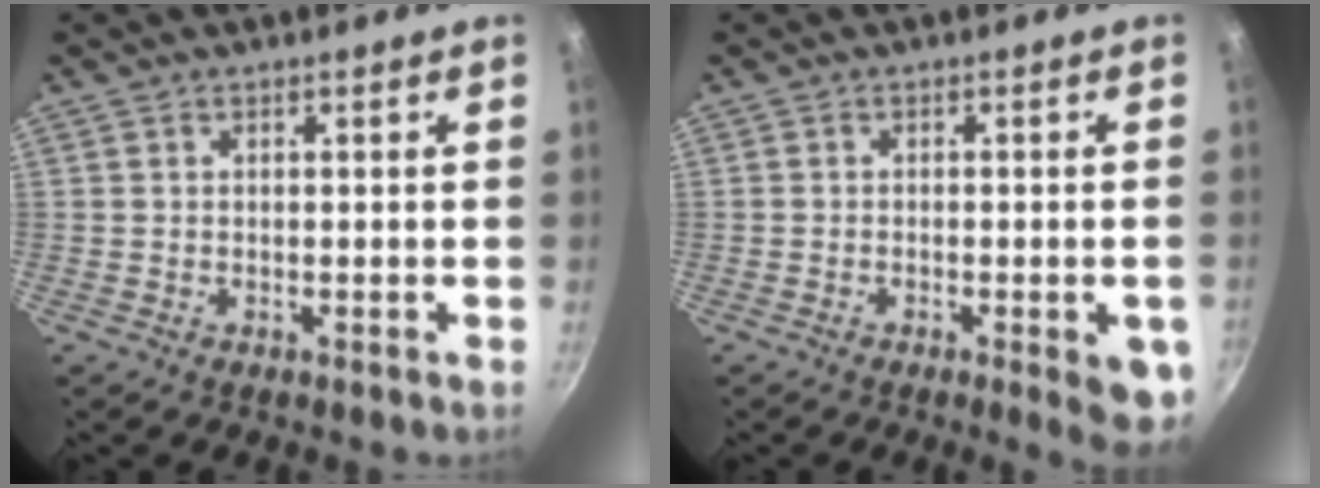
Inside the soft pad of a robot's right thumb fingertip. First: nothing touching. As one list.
[{"total": 6.4, "force": [-2.4, 1.8, 5.7], "torque": [-0.054, 0.005, -0.029]}]